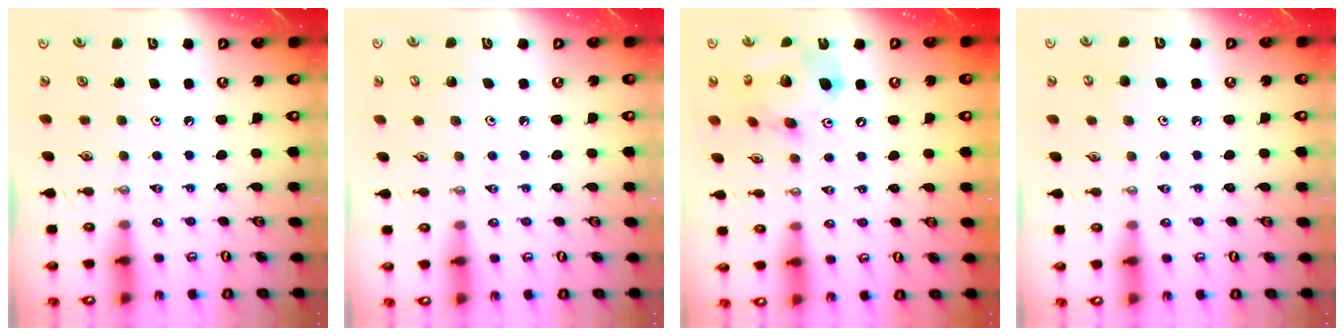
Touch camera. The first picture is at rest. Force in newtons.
{"total": 4.3, "press": 4.3, "slide": 0.4}
{"total": 16.6, "press": 16.4, "slide": 2.6}
{"total": 4.4, "press": 4.4, "slide": 0.5}